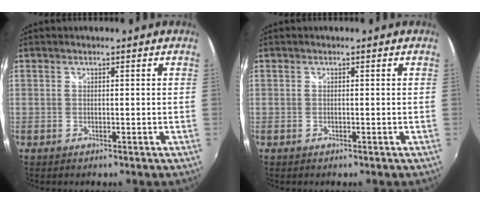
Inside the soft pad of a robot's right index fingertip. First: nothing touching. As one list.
[{"total": 0.0}]